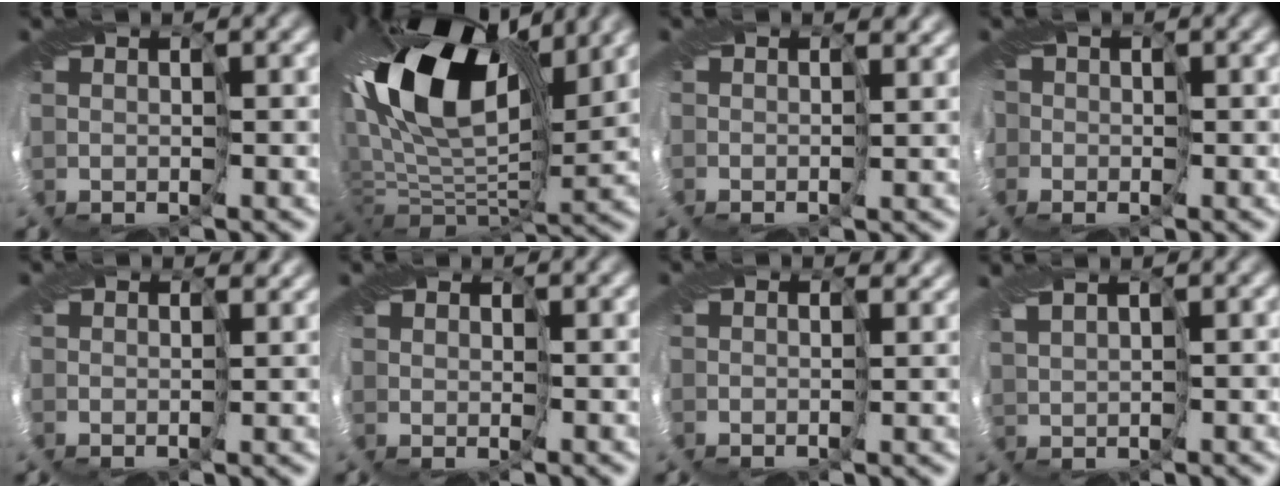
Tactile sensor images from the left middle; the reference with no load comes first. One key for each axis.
{"total": 15.8, "fx": 3.9, "fy": 8.9, "fz": 12.4, "tx": -0.257, "ty": 0.025, "tz": 0.054}
{"total": 2.3, "fx": 2.0, "fy": 1.0, "fz": 0.7, "tx": -0.014, "ty": 0.004, "tz": 0.026}
{"total": 2.3, "fx": -0.2, "fy": 2.2, "fz": 0.7, "tx": -0.009, "ty": -0.001, "tz": -0.008}
{"total": 2.4, "fx": 2.1, "fy": 1.0, "fz": 0.4, "tx": -0.011, "ty": 0.003, "tz": 0.028}
{"total": 0.8, "fx": 0.3, "fy": 0.7, "fz": 0.1, "tx": -0.001, "ty": -0.001, "tz": 0.003}
{"total": 2.5, "fx": 1.8, "fy": 1.5, "fz": 0.9, "tx": -0.022, "ty": 0.007, "tz": 0.024}
{"total": 1.7, "fx": 1.1, "fy": 0.4, "fz": 1.2, "tx": -0.034, "ty": 0.008, "tz": 0.022}